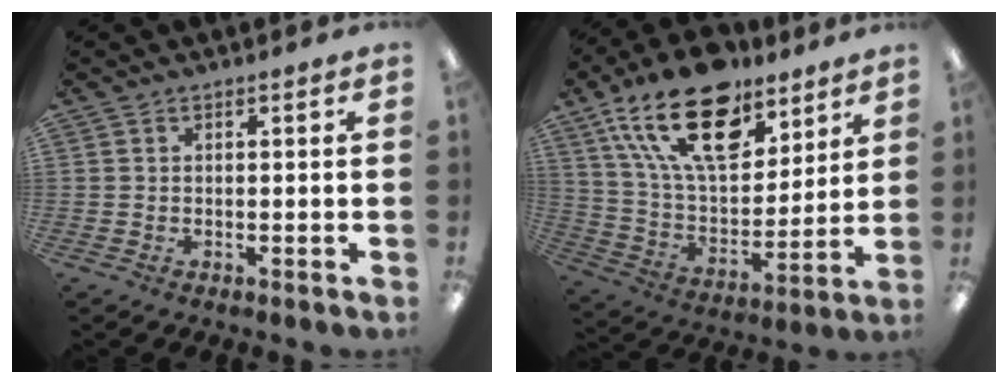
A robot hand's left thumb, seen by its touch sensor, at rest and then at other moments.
{"total": 23.2, "force": [14.0, 11.8, 14.3], "torque": [-0.260, -0.073, 0.247]}